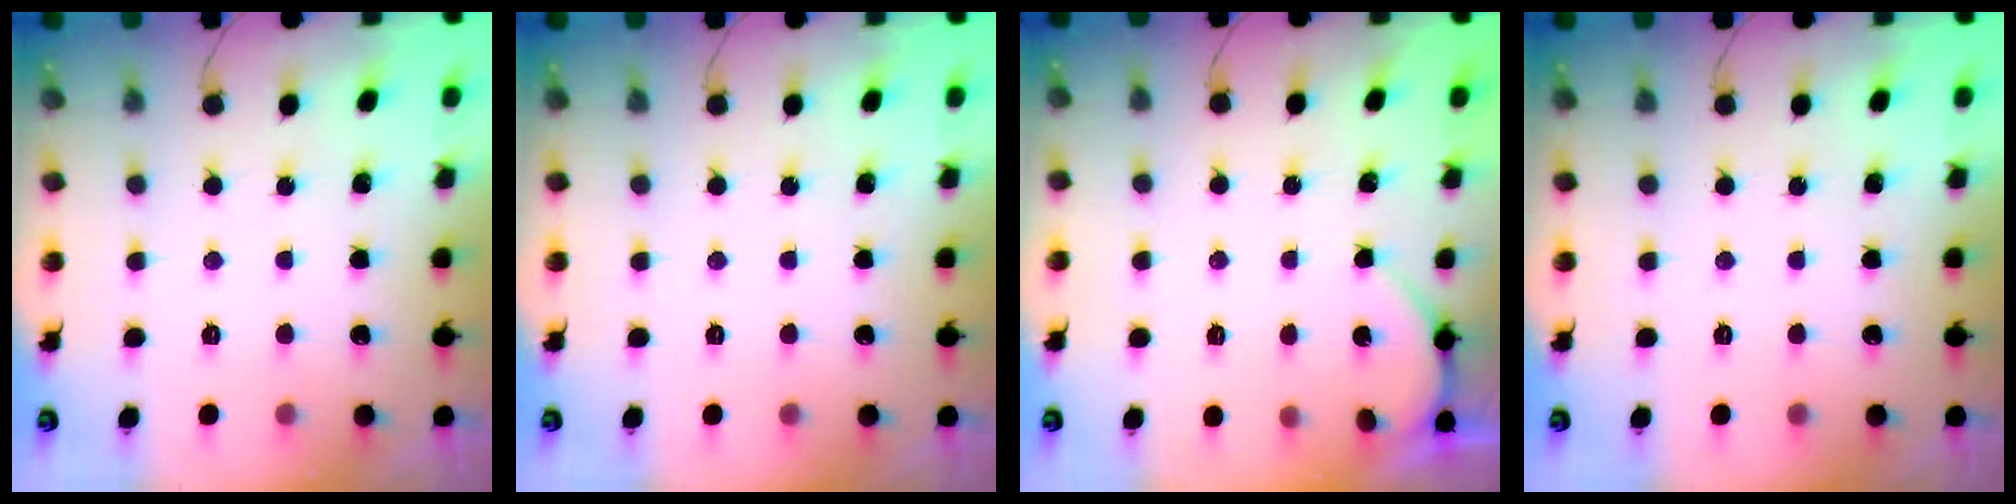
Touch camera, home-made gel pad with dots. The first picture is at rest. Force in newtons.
{"total": 0.0}
{"total": 1.8, "press": 1.8, "slide": 0.2}
{"total": 0.0}